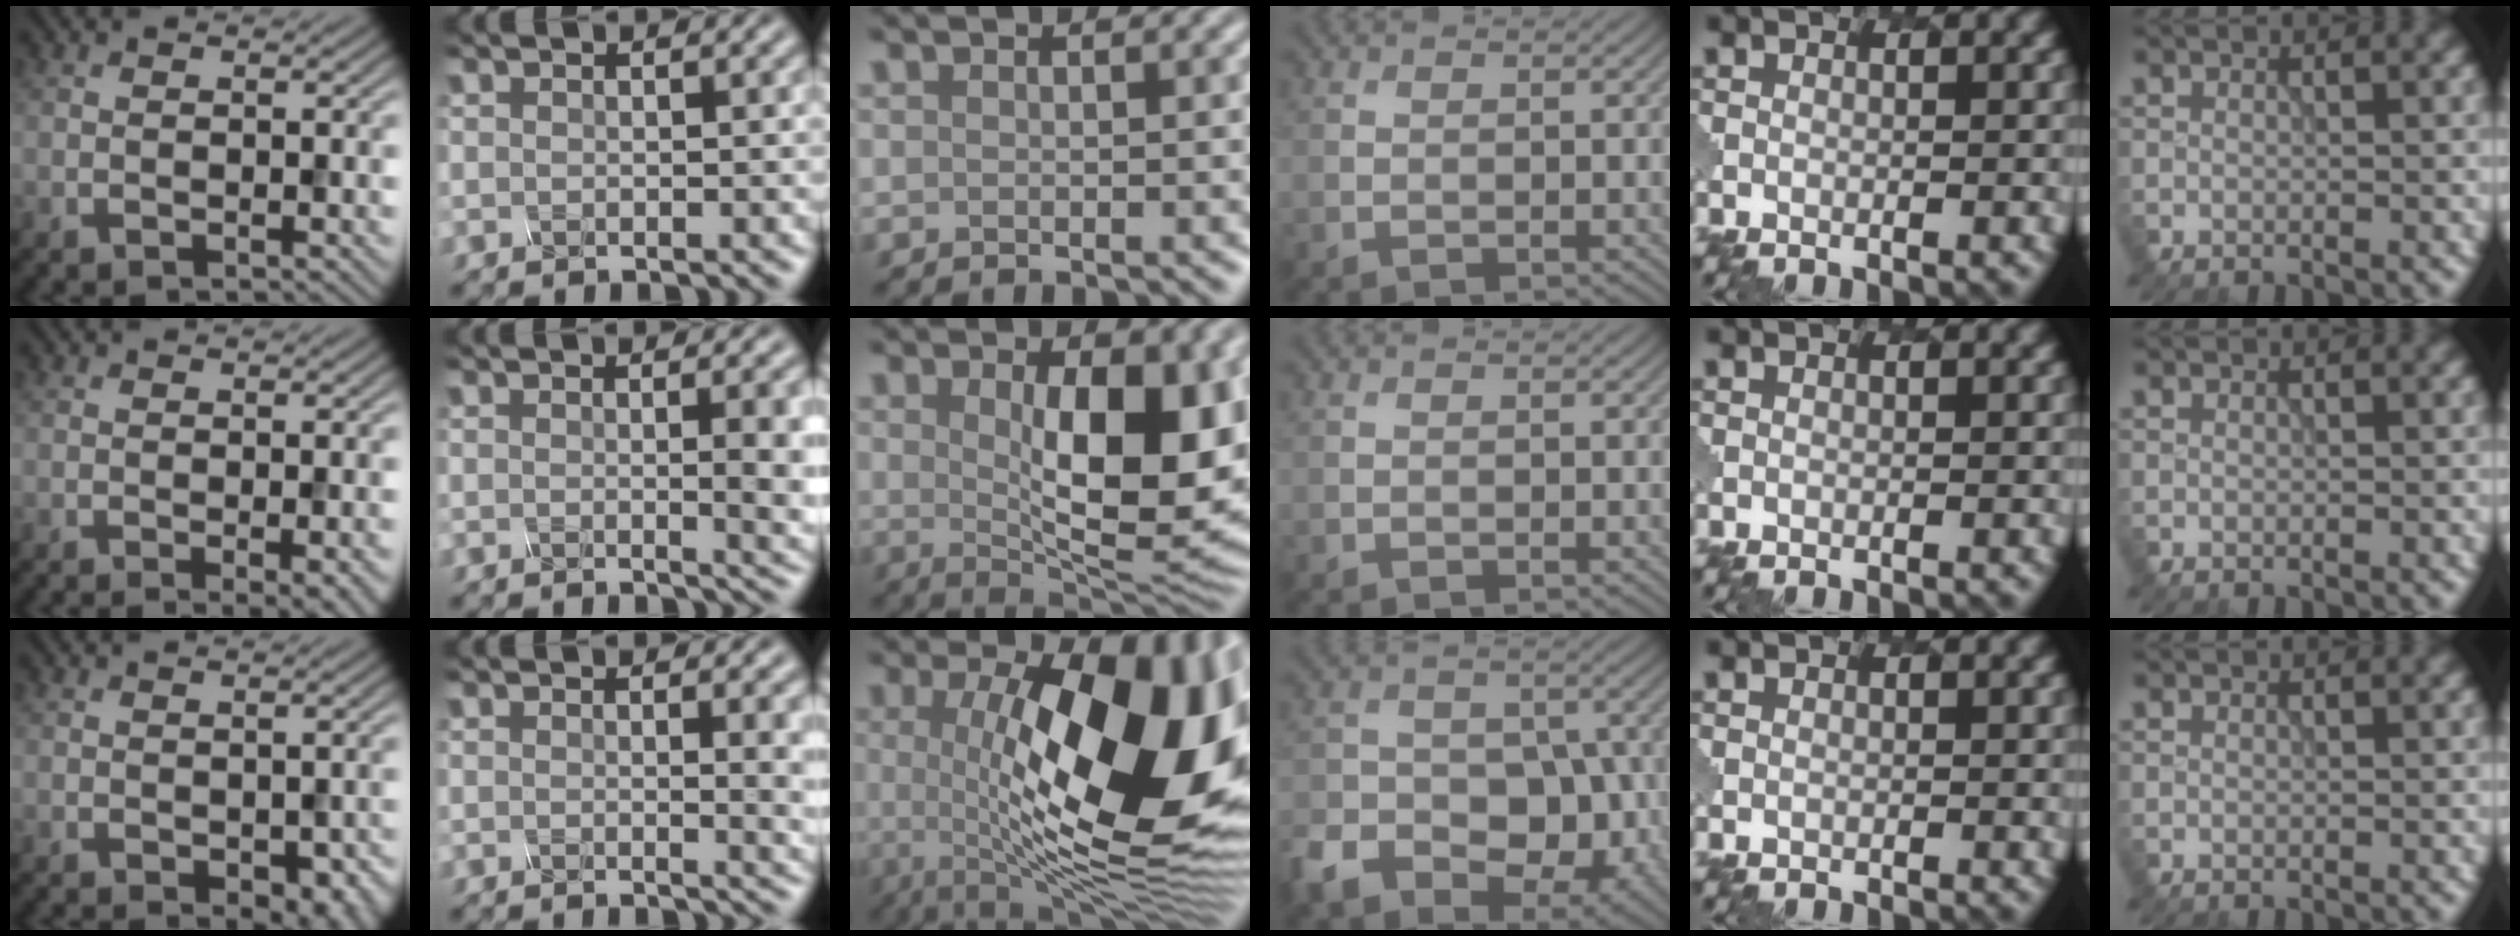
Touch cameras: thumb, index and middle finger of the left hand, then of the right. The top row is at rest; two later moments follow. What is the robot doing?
{"motion": "screw", "object": "spray bottle"}